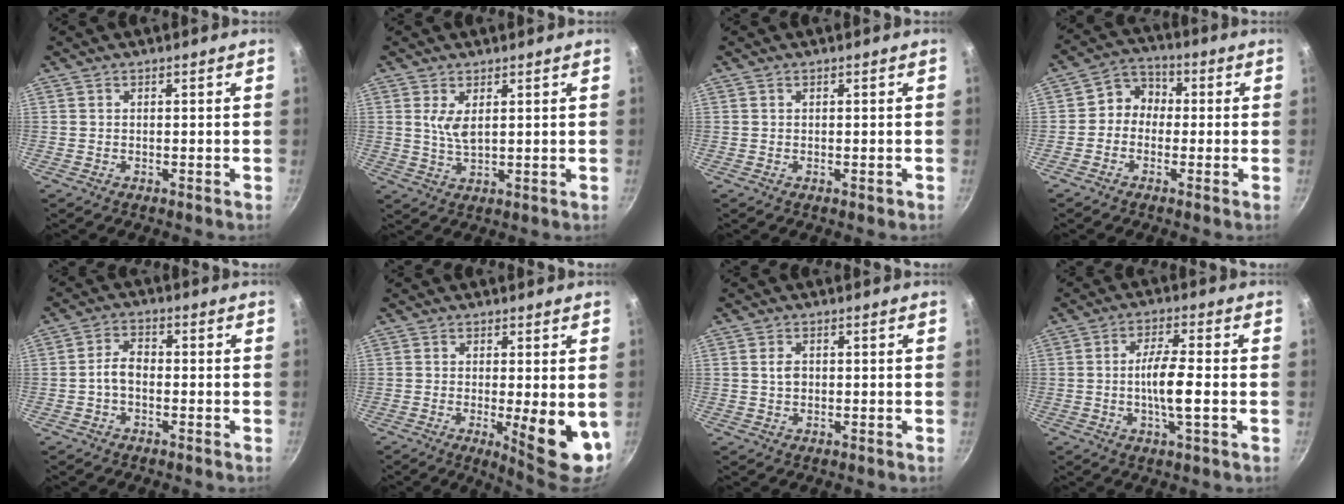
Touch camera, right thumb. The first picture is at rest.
{"total": 4.2, "force": [1.5, 1.7, 3.6], "torque": [-0.066, -0.015, 0.033]}
{"total": 0.7, "force": [0.0, 0.4, 0.6], "torque": [-0.005, 0.001, -0.001]}
{"total": 5.7, "force": [-0.6, 5.1, 2.5], "torque": [-0.009, 0.022, -0.029]}
{"total": 4.2, "force": [-1.0, 2.6, 3.1], "torque": [-0.051, 0.022, -0.025]}
{"total": 10.0, "force": [-1.3, 2.4, 9.6], "torque": [-0.115, -0.013, -0.008]}
{"total": 2.3, "force": [0.2, 1.7, 1.5], "torque": [-0.019, 0.003, 0.002]}
{"total": 7.8, "force": [-1.0, 1.5, 7.6], "torque": [-0.145, 0.009, -0.023]}